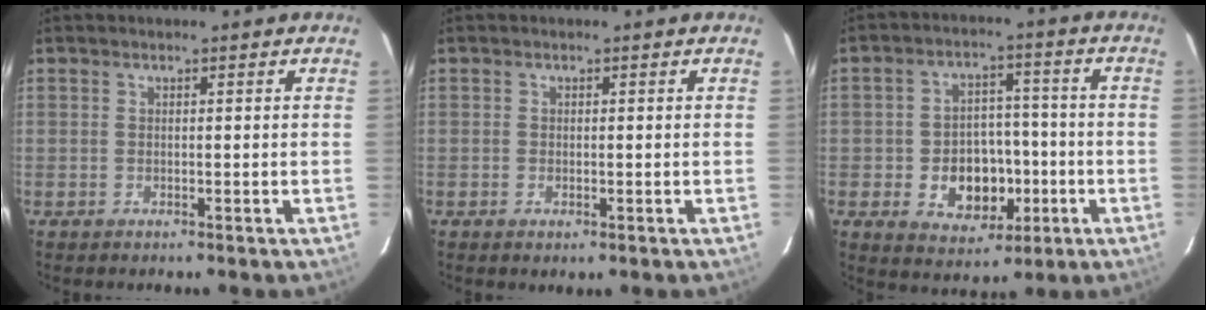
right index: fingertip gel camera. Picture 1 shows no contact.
{"total": 1.0, "force": [-0.4, 0.6, 0.7], "torque": [-0.013, -0.003, -0.006]}
{"total": 11.1, "force": [-3.3, 8.4, 6.5], "torque": [-0.134, 0.014, -0.032]}